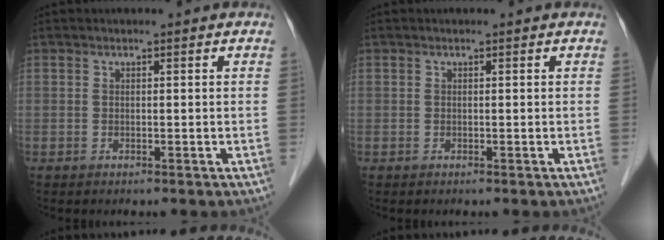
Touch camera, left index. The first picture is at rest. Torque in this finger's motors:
{"motor_torque": [0.00, 0.00, 0.00, 0.00]}